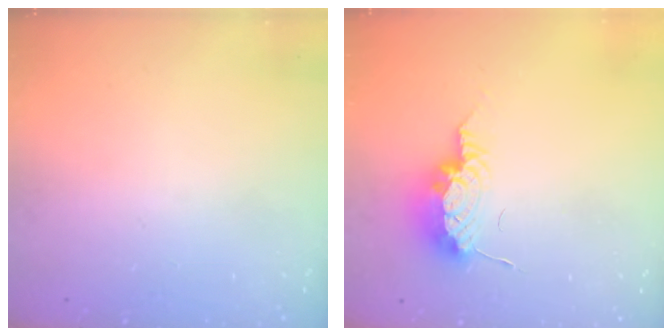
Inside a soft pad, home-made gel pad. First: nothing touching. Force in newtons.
{"total": 14.0, "press": 10.6, "slide": 9.1}